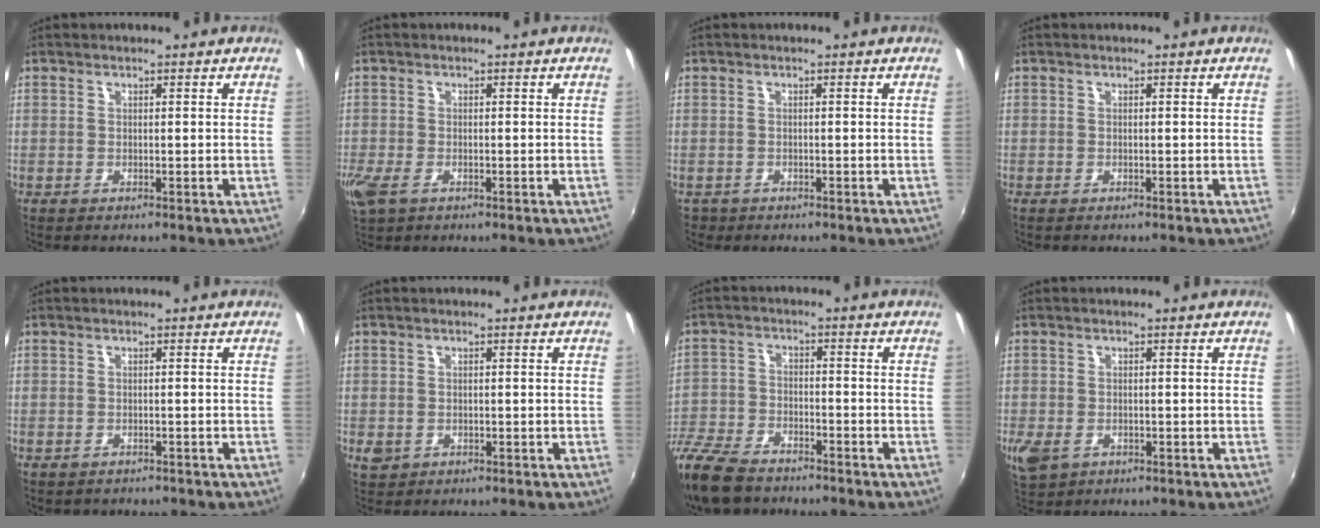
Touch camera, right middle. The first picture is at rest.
{"total": 4.5, "force": [-2.3, 2.3, 3.0], "torque": [-0.072, -0.015, -0.044]}
{"total": 1.8, "force": [-1.2, 1.3, 0.3], "torque": [-0.012, -0.004, -0.018]}
{"total": 0.6, "force": [-0.5, 0.1, 0.2], "torque": [-0.005, -0.003, -0.010]}
{"total": 1.7, "force": [-1.5, 0.9, 0.3], "torque": [-0.010, -0.006, -0.019]}
{"total": 2.3, "force": [-0.6, 2.0, 1.0], "torque": [-0.018, -0.004, -0.009]}
{"total": 14.7, "force": [-11.2, 6.4, 6.9], "torque": [-0.184, -0.023, -0.221]}
{"total": 5.6, "force": [-2.3, 3.9, 3.4], "torque": [-0.075, -0.017, -0.039]}